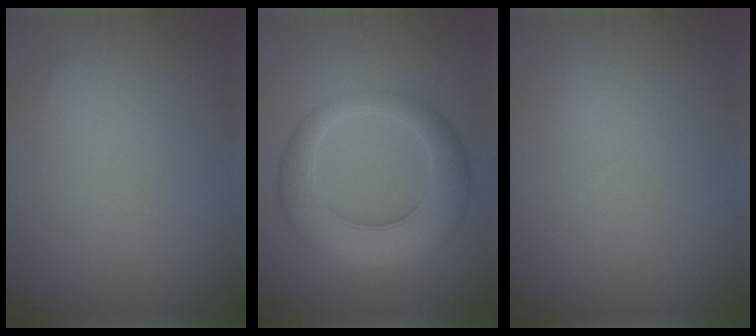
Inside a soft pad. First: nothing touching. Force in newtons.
{"total": 8.0, "press": 8.0, "slide": 0.3}
{"total": 0.0}